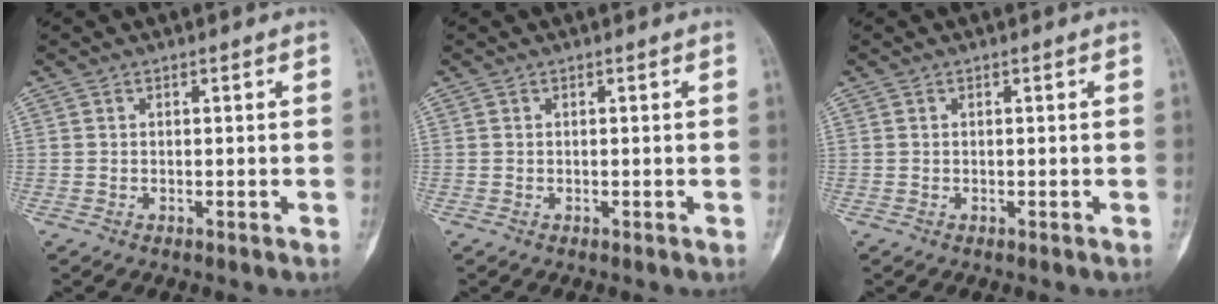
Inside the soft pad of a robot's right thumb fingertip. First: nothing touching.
{"total": 0.0}
{"total": 0.0}